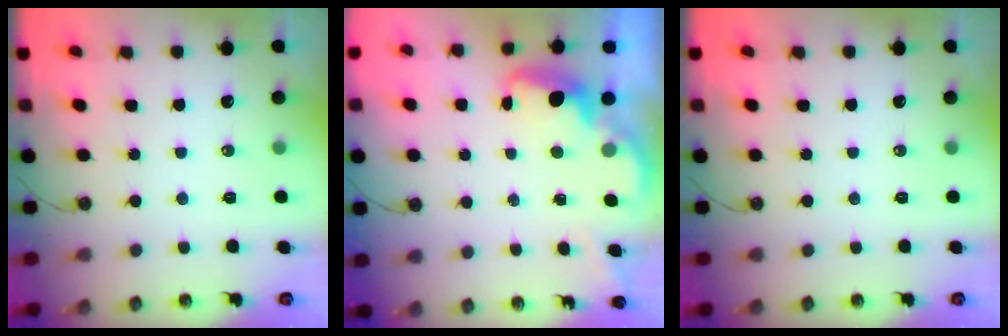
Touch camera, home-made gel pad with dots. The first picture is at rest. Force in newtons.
{"total": 2.8, "press": 2.7, "slide": 0.8}
{"total": 0.0}